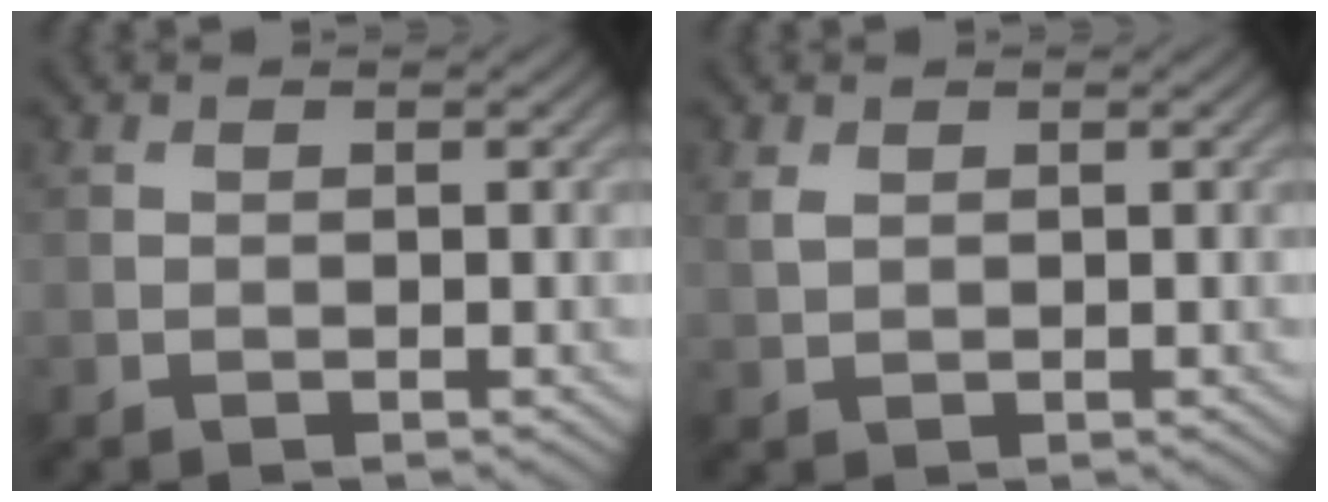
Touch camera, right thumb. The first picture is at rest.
{"total": 1.6, "force": [0.7, 0.9, 1.0], "torque": [-0.032, 0.001, 0.017]}